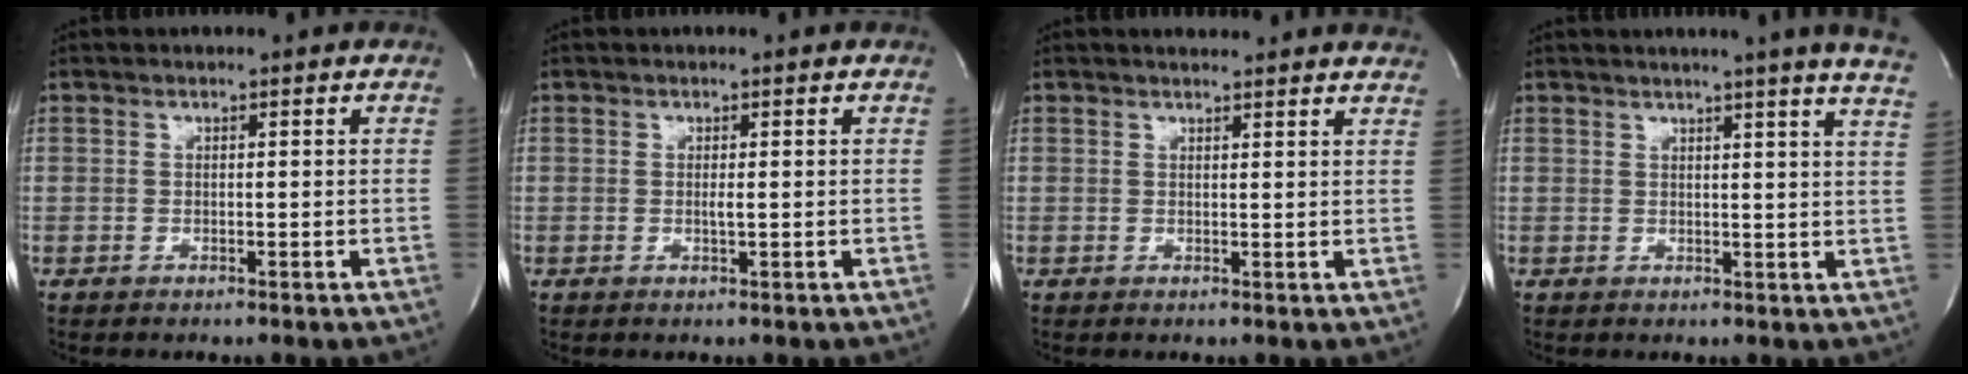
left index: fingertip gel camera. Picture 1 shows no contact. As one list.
[{"total": 0.8, "force": [0.0, 0.0, 0.8], "torque": [-0.020, -0.002, 0.001]}, {"total": 7.2, "force": [6.9, 0.9, 1.9], "torque": [-0.024, 0.007, 0.065]}, {"total": 12.9, "force": [11.0, -1.6, 6.5], "torque": [-0.097, -0.041, 0.115]}]